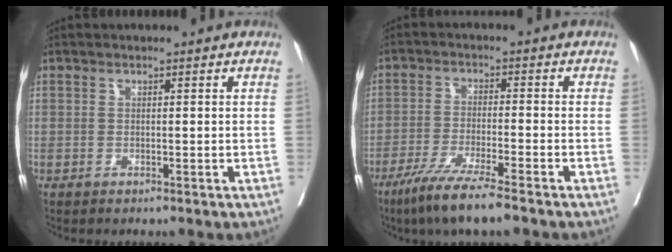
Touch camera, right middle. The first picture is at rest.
{"total": 8.4, "force": [-6.1, -0.2, 5.8], "torque": [-0.103, -0.024, -0.108]}